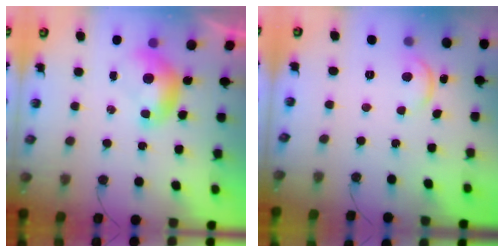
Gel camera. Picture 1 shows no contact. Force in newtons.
{"total": 0.7, "press": 0.6, "slide": 0.3}